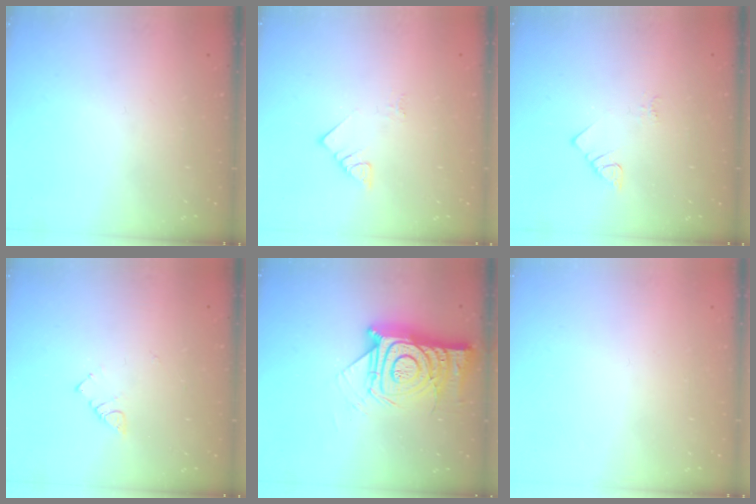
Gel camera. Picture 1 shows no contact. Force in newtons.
{"total": 3.6, "press": 3.6, "slide": 0.5}
{"total": 2.3, "press": 2.3, "slide": 0.4}
{"total": 3.0, "press": 2.9, "slide": 0.4}
{"total": 18.4, "press": 18.4, "slide": 1.5}
{"total": 1.7, "press": 1.7, "slide": 0.1}